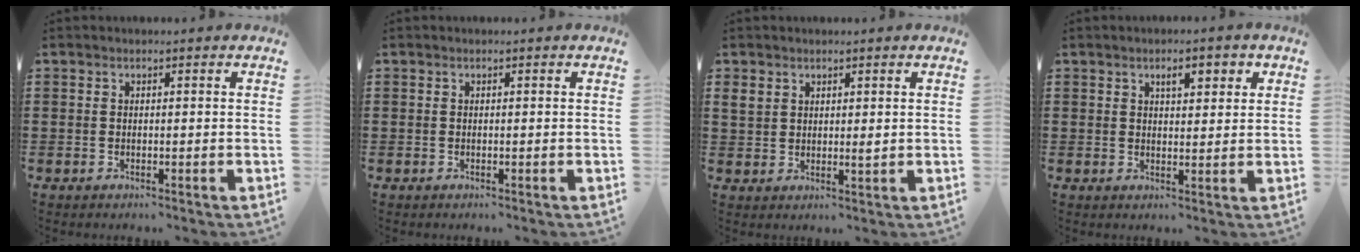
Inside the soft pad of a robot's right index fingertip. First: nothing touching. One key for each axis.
{"total": 0.0}
{"total": 2.5, "fx": 1.6, "fy": 1.5, "fz": 1.2, "tx": -0.030, "ty": 0.006, "tz": 0.030}
{"total": 3.1, "fx": 1.4, "fy": 1.3, "fz": 2.4, "tx": -0.037, "ty": 0.001, "tz": 0.018}